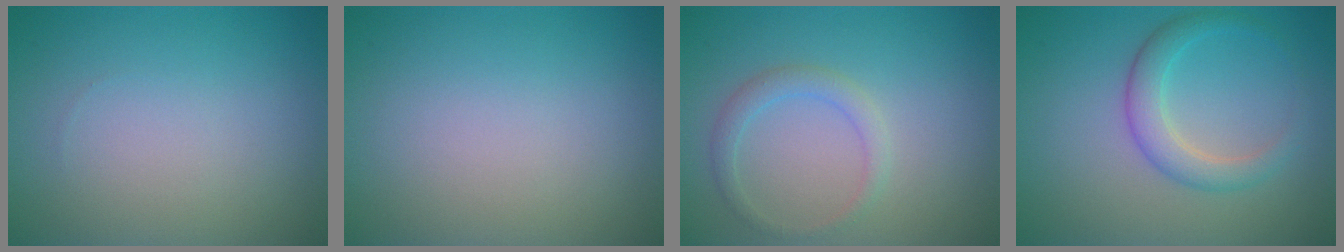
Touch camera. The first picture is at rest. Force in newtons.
{"total": 0.0}
{"total": 1.7, "press": 1.7, "slide": 0.2}
{"total": 2.9, "press": 2.9, "slide": 0.1}